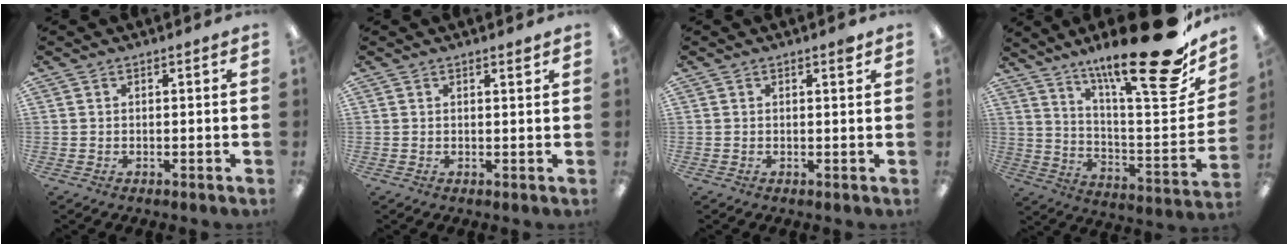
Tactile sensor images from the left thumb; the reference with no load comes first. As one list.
[{"total": 1.2, "force": [1.1, 0.1, 0.6], "torque": [-0.005, -0.005, 0.018]}, {"total": 1.4, "force": [1.0, 0.3, 0.9], "torque": [-0.004, -0.006, 0.014]}, {"total": 25.8, "force": [17.9, 6.0, 17.6], "torque": [-0.251, -0.126, 0.284]}]